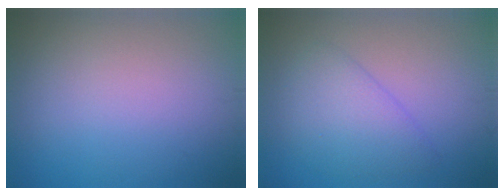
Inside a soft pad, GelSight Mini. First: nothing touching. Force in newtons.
{"total": 3.6, "press": 3.6, "slide": 0.3}